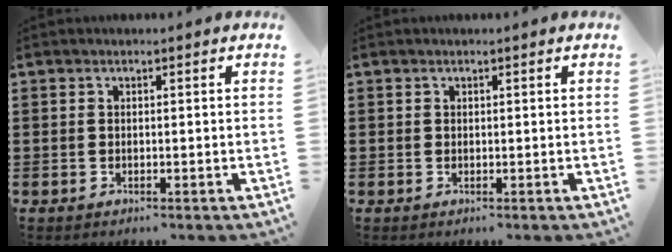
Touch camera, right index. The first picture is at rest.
{"total": 0.0}